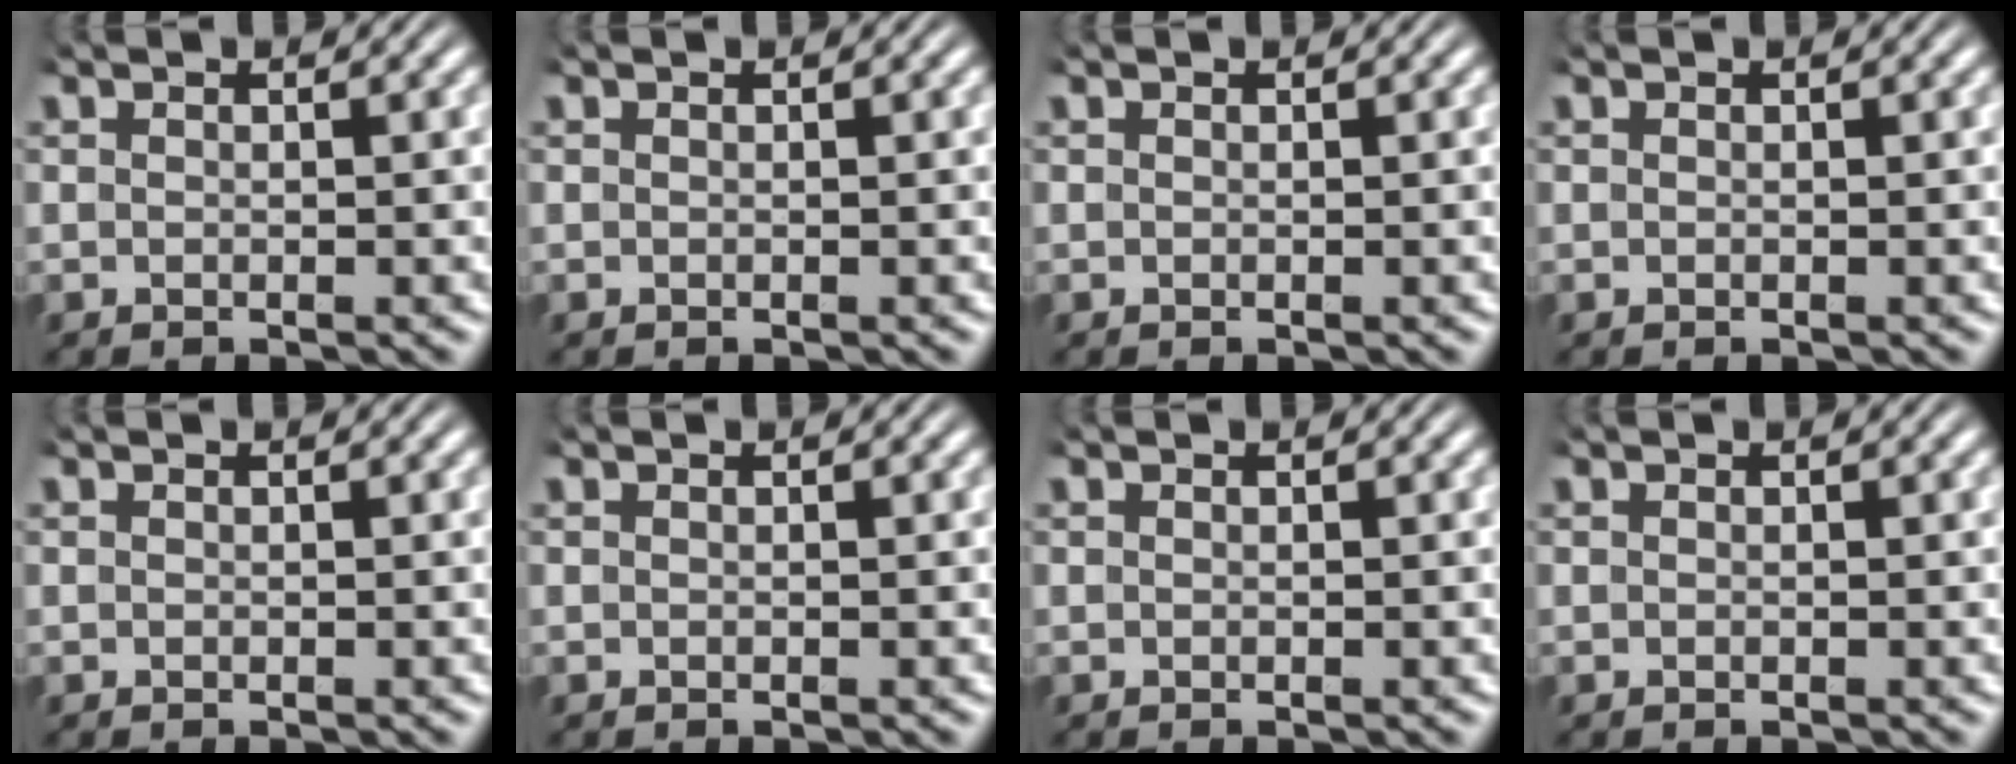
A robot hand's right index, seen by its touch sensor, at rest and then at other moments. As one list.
[{"total": 0.0}, {"total": 0.0}, {"total": 0.0}, {"total": 0.0}, {"total": 0.0}, {"total": 0.0}, {"total": 0.0}]